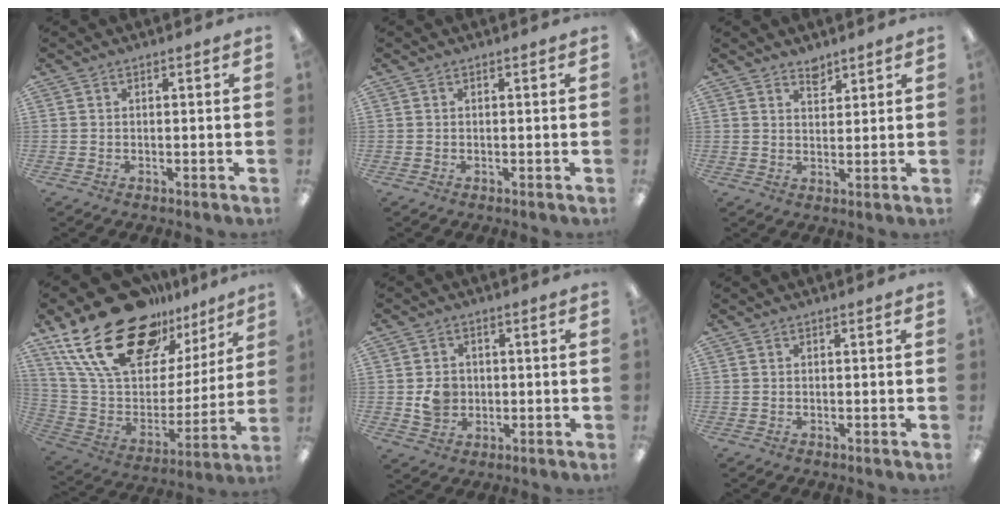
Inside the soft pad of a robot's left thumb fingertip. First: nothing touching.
{"total": 0.0}
{"total": 3.2, "force": [2.9, 1.1, 0.6], "torque": [0.007, -0.024, 0.050]}
{"total": 27.5, "force": [18.2, 14.4, 14.8], "torque": [-0.266, -0.109, 0.334]}
{"total": 5.3, "force": [-0.1, 4.6, 2.6], "torque": [-0.026, 0.003, -0.002]}
{"total": 0.0}